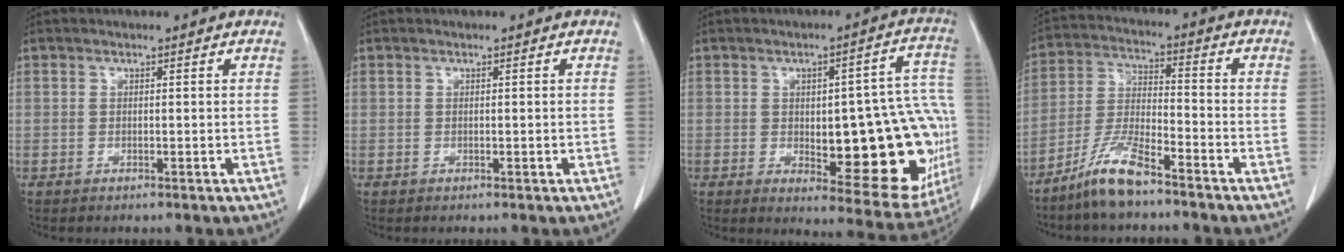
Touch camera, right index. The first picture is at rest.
{"total": 0.0}
{"total": 21.9, "force": [-2.4, 7.1, 20.6], "torque": [-0.174, 0.028, -0.002]}
{"total": 8.5, "force": [-6.5, 1.1, 5.3], "torque": [-0.114, -0.014, -0.129]}